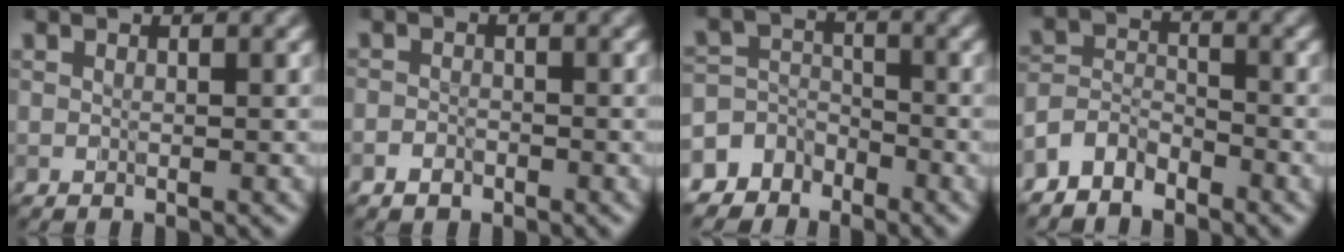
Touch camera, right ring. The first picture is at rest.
{"total": 1.1, "force": [-0.9, 0.7, 0.2], "torque": [0.001, 0.001, -0.019]}
{"total": 5.0, "force": [-3.7, 3.4, -0.4], "torque": [0.031, 0.001, -0.075]}
{"total": 2.9, "force": [-2.5, 1.3, 0.5], "torque": [-0.006, 0.009, -0.058]}